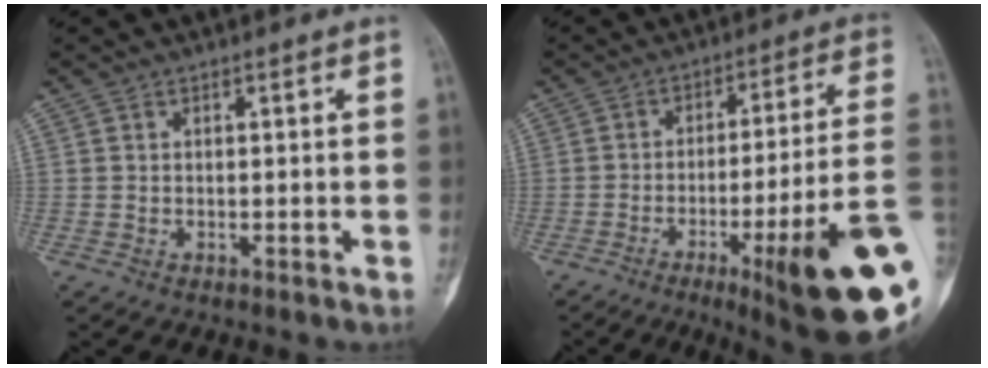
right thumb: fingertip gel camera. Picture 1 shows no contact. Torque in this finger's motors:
{"motor_torque": [3.06, 1.95, 2.00, -0.77, 0.47]}